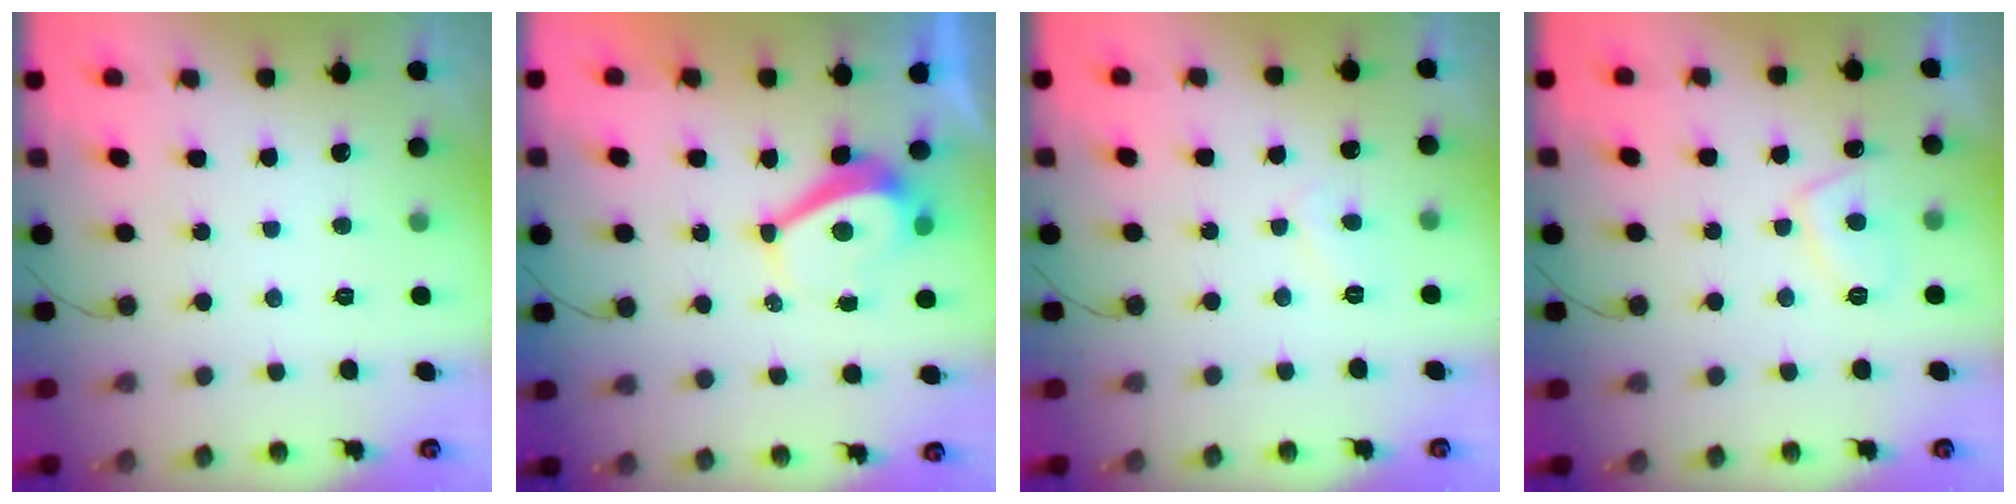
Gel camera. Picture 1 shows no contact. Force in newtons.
{"total": 3.9, "press": 3.9, "slide": 0.5}
{"total": 3.1, "press": 3.1, "slide": 0.2}
{"total": 4.7, "press": 4.5, "slide": 1.1}